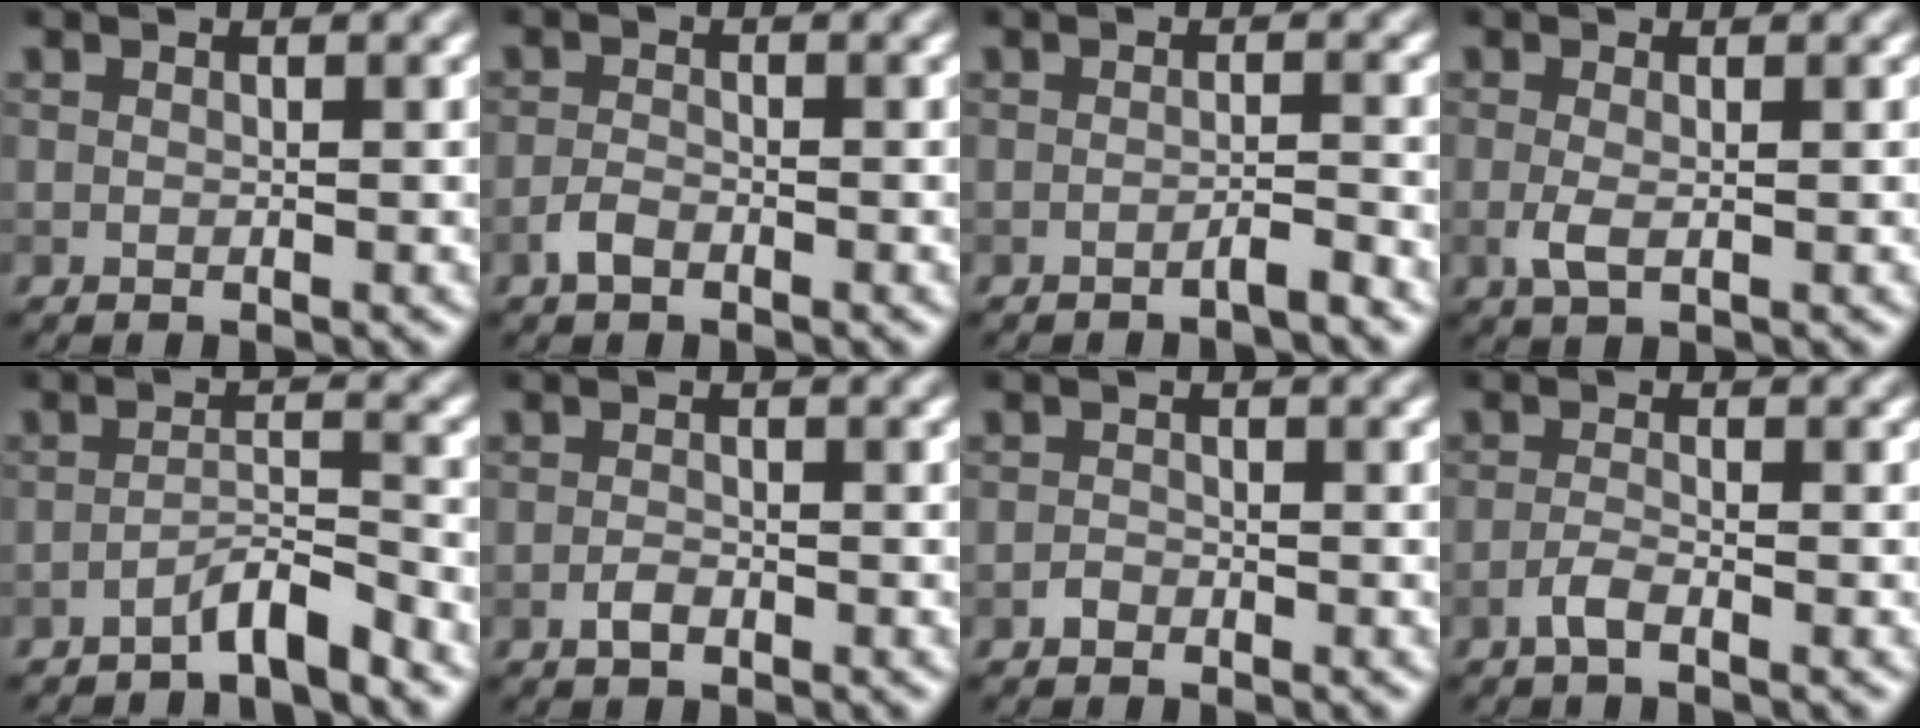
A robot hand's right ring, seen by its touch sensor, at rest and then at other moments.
{"total": 1.5, "force": [-1.0, 0.7, 0.8], "torque": [-0.017, 0.002, -0.023]}
{"total": 1.4, "force": [-1.1, 0.1, 0.8], "torque": [-0.012, 0.004, -0.023]}
{"total": 1.6, "force": [-0.3, 0.5, 1.5], "torque": [-0.033, -0.003, -0.007]}
{"total": 3.1, "force": [-2.6, 0.3, 1.7], "torque": [-0.025, 0.011, -0.052]}
{"total": 1.2, "force": [-0.7, 0.5, 0.8], "torque": [-0.015, 0.001, -0.015]}
{"total": 0.8, "force": [-0.6, 0.5, 0.2], "torque": [0.000, 0.000, -0.012]}
{"total": 1.5, "force": [-1.0, 0.3, 1.1], "torque": [-0.023, 0.005, -0.024]}